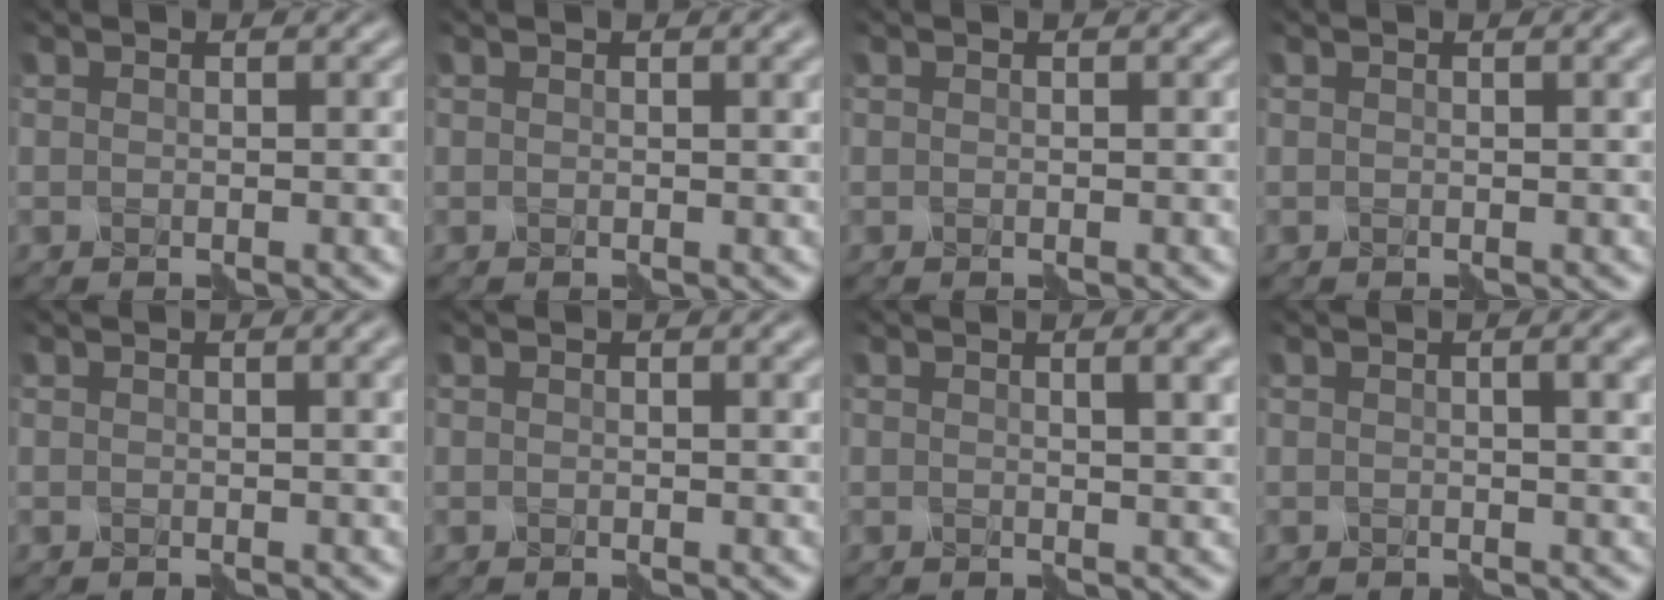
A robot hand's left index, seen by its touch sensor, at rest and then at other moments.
{"total": 1.6, "force": [0.6, 0.4, 1.5], "torque": [-0.017, 0.003, 0.005]}
{"total": 0.0}
{"total": 1.4, "force": [0.5, 0.4, 1.3], "torque": [-0.015, 0.004, 0.003]}
{"total": 2.2, "force": [0.7, 0.7, 2.0], "torque": [-0.016, 0.007, 0.003]}
{"total": 1.3, "force": [0.6, 0.2, 1.1], "torque": [-0.017, 0.003, 0.005]}
{"total": 4.6, "force": [1.9, 1.8, 3.8], "torque": [-0.026, 0.021, 0.003]}
{"total": 3.9, "force": [1.4, 1.5, 3.4], "torque": [-0.031, 0.013, 0.001]}